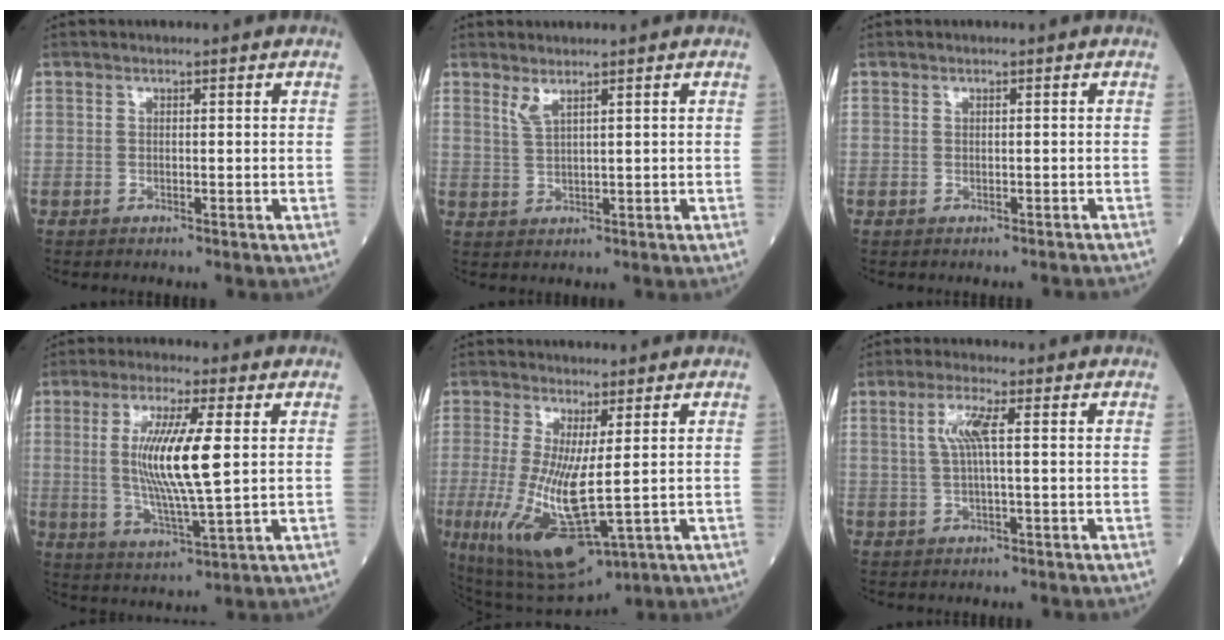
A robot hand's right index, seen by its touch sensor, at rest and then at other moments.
{"total": 2.1, "force": [1.5, -0.1, 1.4], "torque": [-0.037, -0.008, 0.036]}
{"total": 0.6, "force": [-0.4, 0.3, 0.2], "torque": [-0.001, 0.003, -0.003]}
{"total": 11.8, "force": [1.7, 0.7, 11.7], "torque": [-0.236, -0.008, 0.035]}
{"total": 12.8, "force": [-1.8, 2.9, 12.4], "torque": [-0.247, -0.032, -0.012]}
{"total": 4.1, "force": [0.9, 0.2, 4.0], "torque": [-0.086, 0.011, 0.020]}